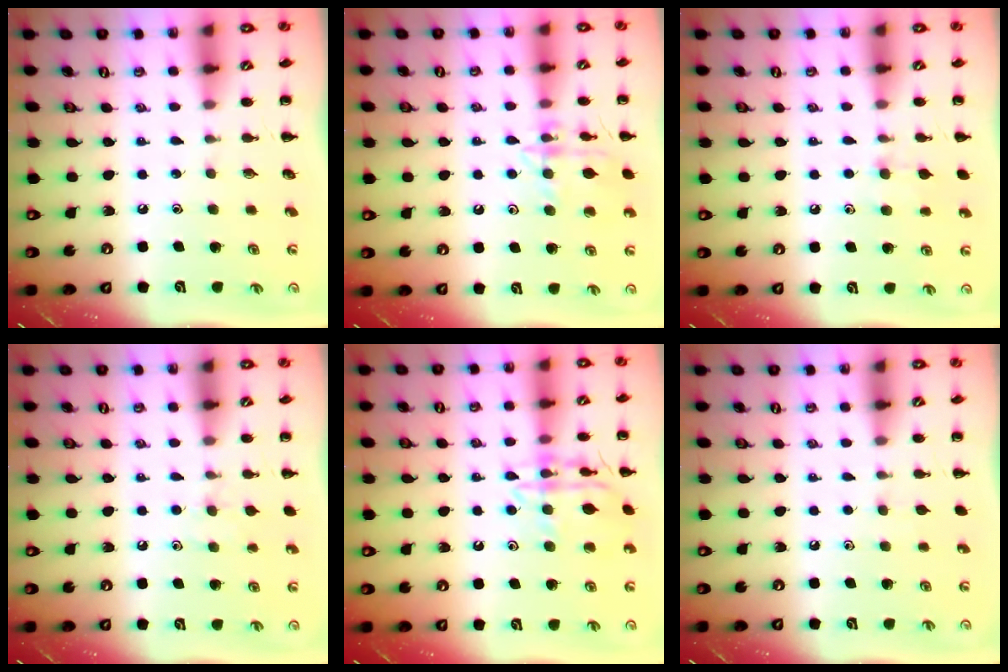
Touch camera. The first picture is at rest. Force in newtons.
{"total": 13.1, "press": 13.1, "slide": 0.6}
{"total": 7.0, "press": 6.7, "slide": 2.3}
{"total": 6.5, "press": 6.2, "slide": 1.9}
{"total": 14.0, "press": 14.0, "slide": 0.9}
{"total": 2.3, "press": 2.0, "slide": 1.1}